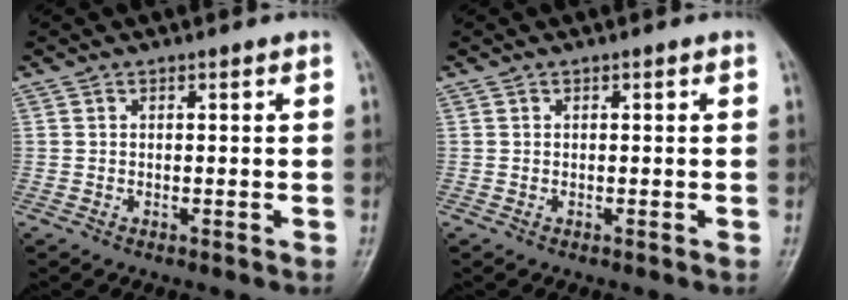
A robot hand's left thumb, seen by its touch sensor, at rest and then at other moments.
{"total": 0.0}